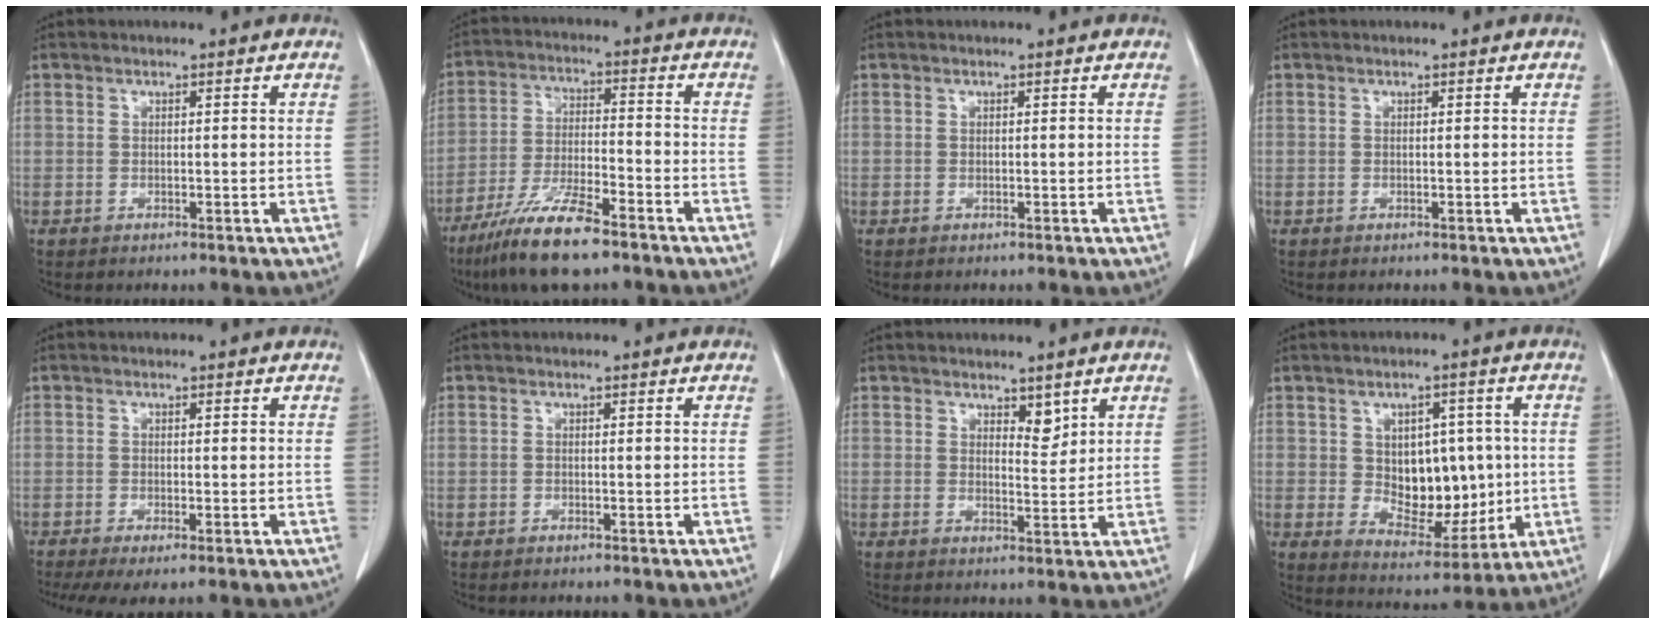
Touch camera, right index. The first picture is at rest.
{"total": 11.7, "force": [-8.3, 1.7, 8.0], "torque": [-0.158, -0.023, -0.151]}
{"total": 0.0}
{"total": 0.0}
{"total": 5.0, "force": [-3.2, 0.8, 3.8], "torque": [-0.064, -0.016, -0.053]}
{"total": 0.0}
{"total": 2.8, "force": [2.0, 1.2, 1.6], "torque": [-0.023, -0.009, 0.036]}
{"total": 10.9, "force": [0.6, 6.7, 8.6], "torque": [-0.122, 0.008, 0.029]}